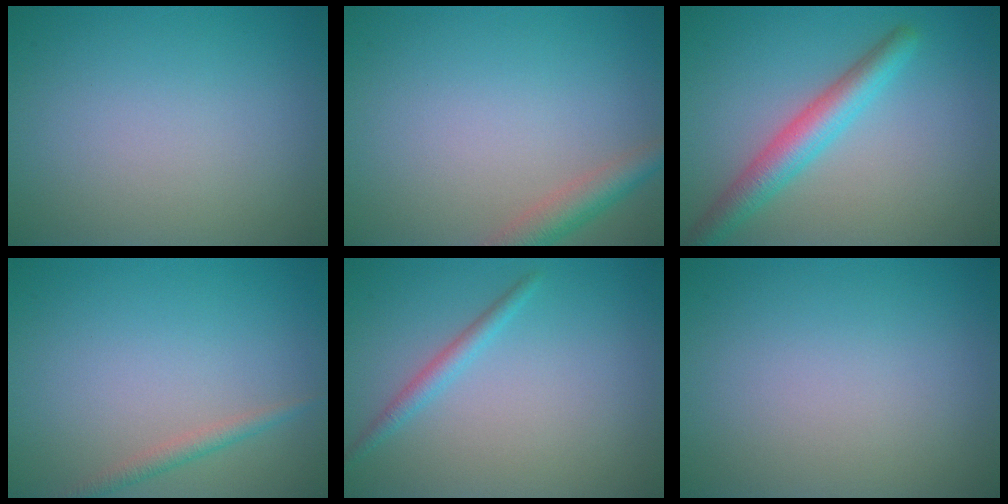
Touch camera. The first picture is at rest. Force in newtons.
{"total": 2.9, "press": 2.9, "slide": 0.1}
{"total": 4.1, "press": 4.1, "slide": 0.1}
{"total": 1.5, "press": 1.5, "slide": 0.0}
{"total": 1.6, "press": 1.6, "slide": 0.1}
{"total": 0.0}